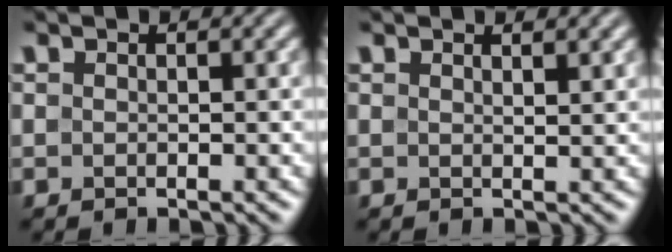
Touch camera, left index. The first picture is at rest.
{"total": 0.9, "force": [0.8, 0.2, 0.3], "torque": [-0.001, 0.000, 0.011]}